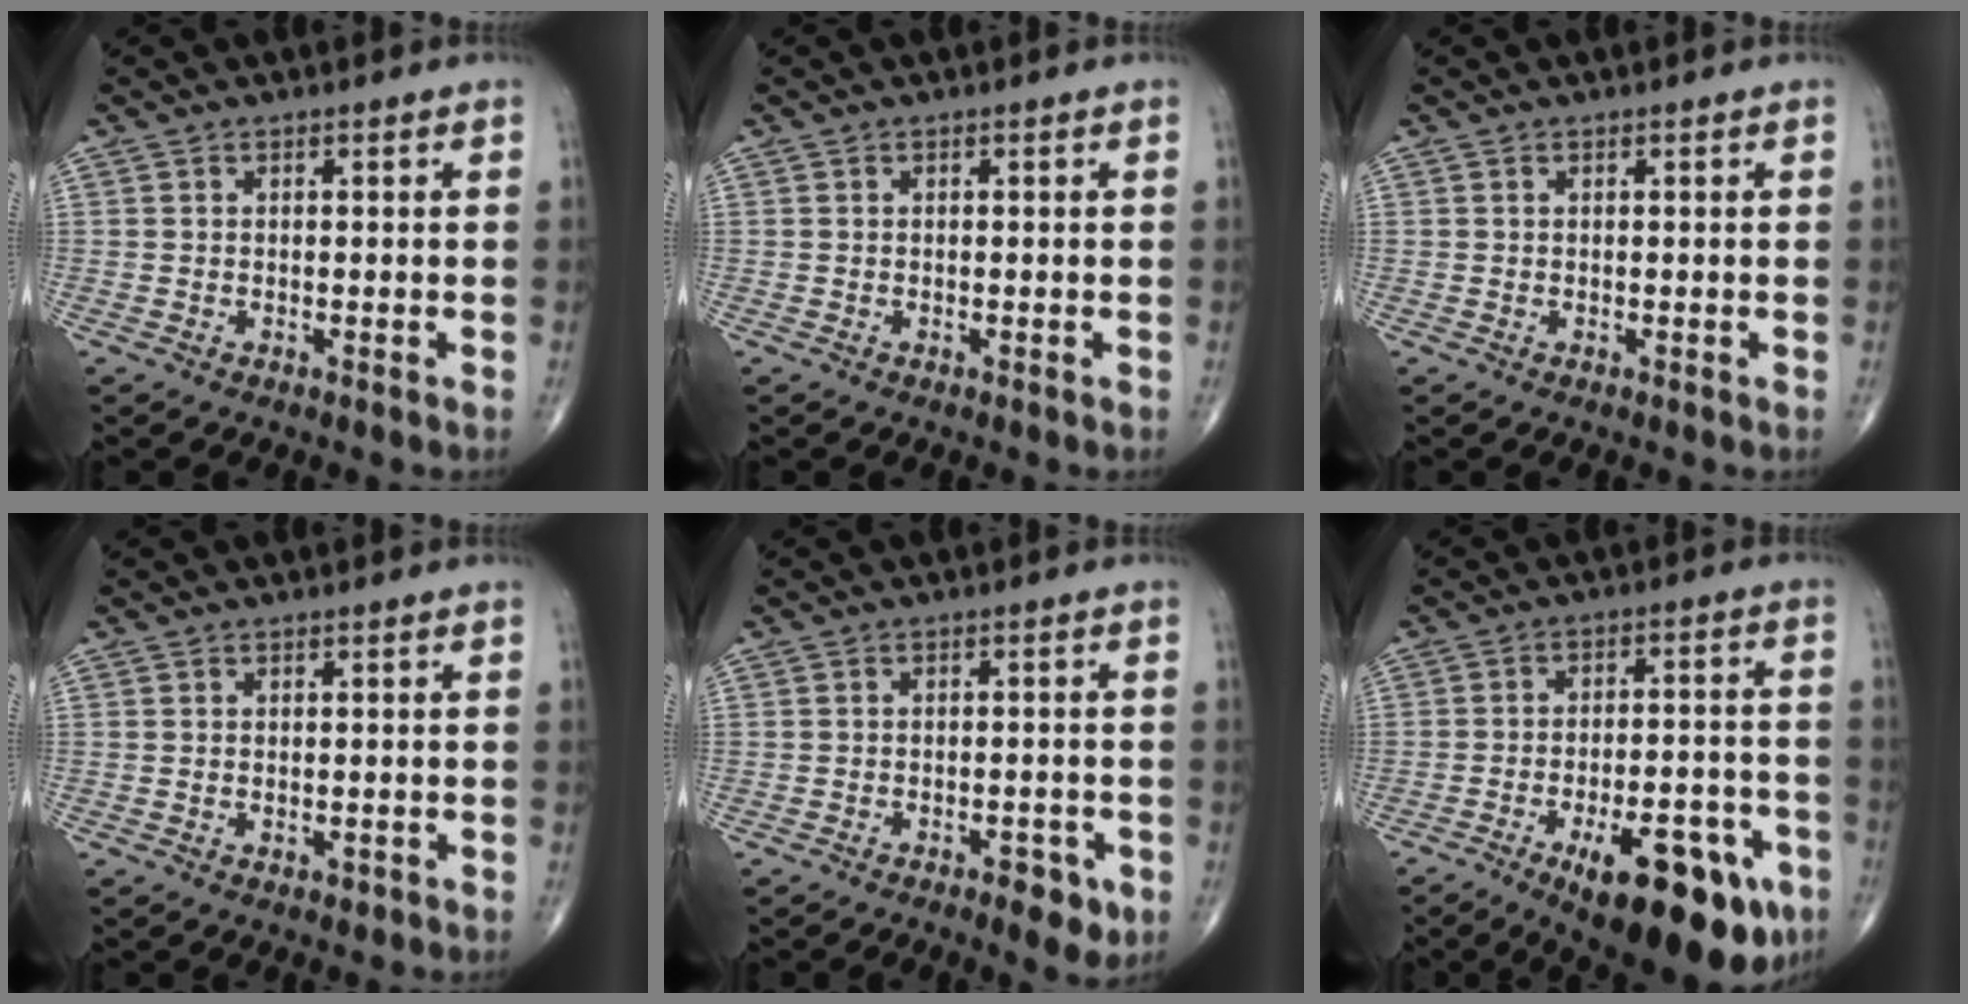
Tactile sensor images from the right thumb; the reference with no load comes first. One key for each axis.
{"total": 0.0}
{"total": 0.0}
{"total": 1.3, "fx": -0.4, "fy": 0.8, "fz": 1.0, "tx": -0.015, "ty": 0.001, "tz": -0.001}
{"total": 4.8, "fx": -2.4, "fy": 2.1, "fz": 3.6, "tx": -0.039, "ty": 0.006, "tz": -0.031}
{"total": 20.5, "fx": -10.3, "fy": 7.9, "fz": 15.8, "tx": -0.167, "ty": 0.048, "tz": -0.138}